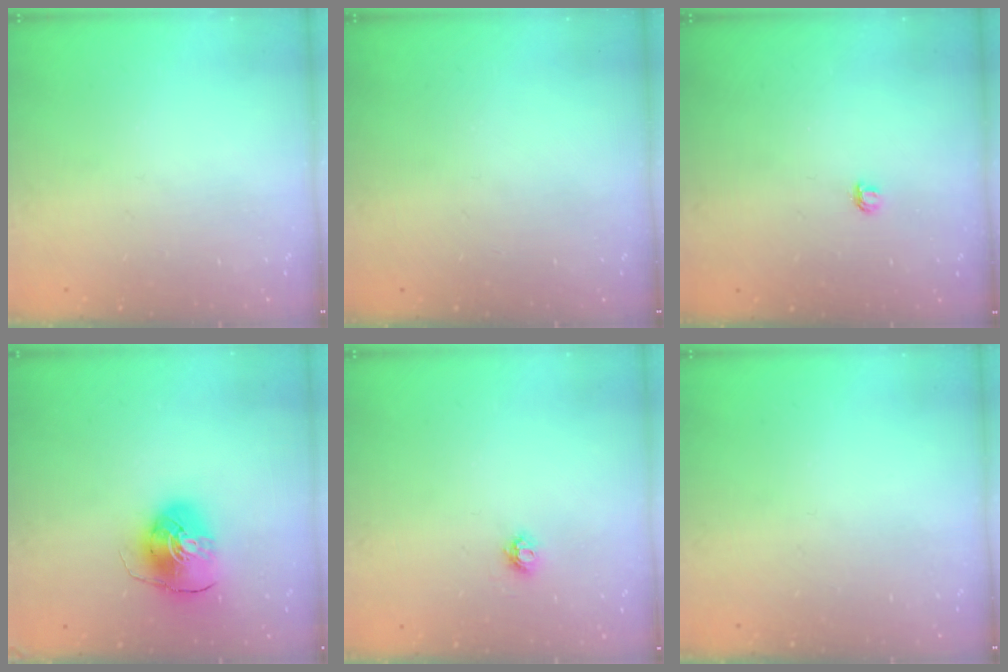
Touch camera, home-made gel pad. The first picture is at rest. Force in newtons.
{"total": 0.0}
{"total": 2.8, "press": 2.8, "slide": 0.3}
{"total": 9.3, "press": 9.2, "slide": 1.1}
{"total": 4.3, "press": 4.3, "slide": 0.6}
{"total": 0.0}